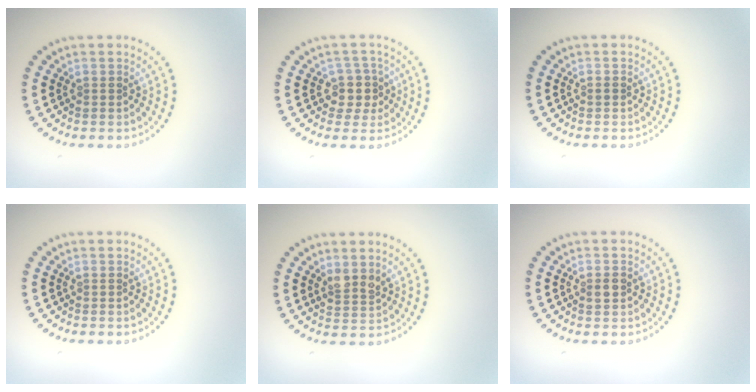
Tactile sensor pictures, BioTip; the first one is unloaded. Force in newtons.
{"total": 2.6, "press": 2.2, "slide": 1.4}
{"total": 0.5, "press": 0.5, "slide": 0.1}
{"total": 0.0}
{"total": 1.8, "press": 1.5, "slide": 0.9}
{"total": 1.0, "press": 1.0, "slide": 0.1}